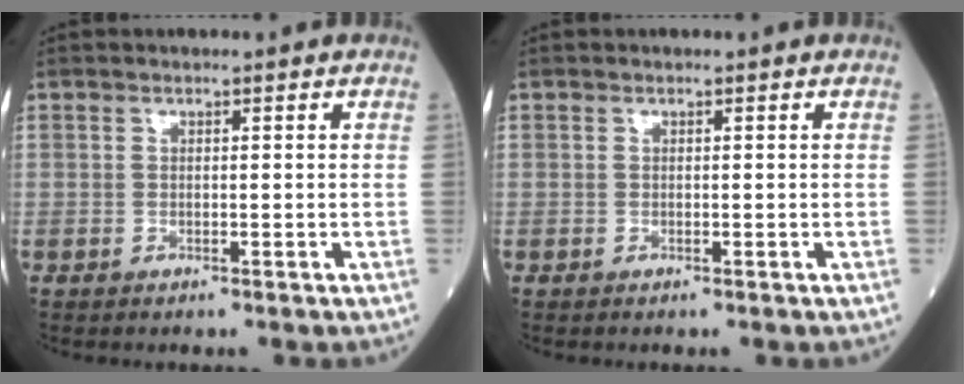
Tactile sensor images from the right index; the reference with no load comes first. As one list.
[{"total": 0.0}]